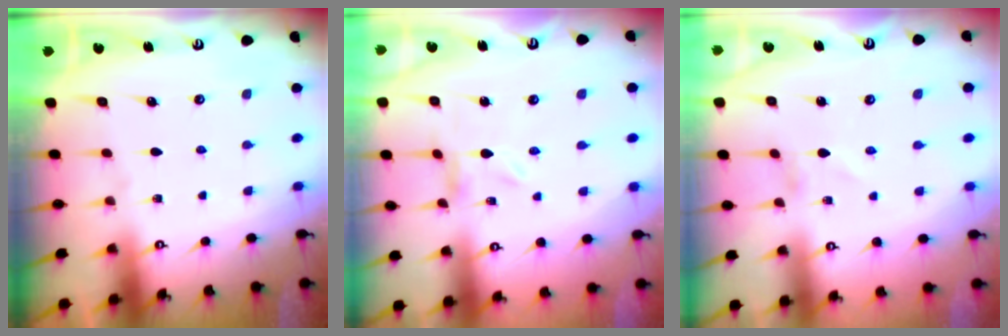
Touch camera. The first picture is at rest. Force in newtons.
{"total": 0.0}
{"total": 1.2, "press": 1.2, "slide": 0.1}